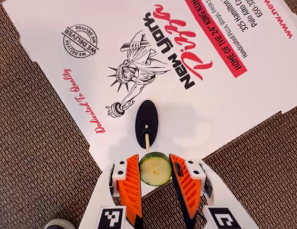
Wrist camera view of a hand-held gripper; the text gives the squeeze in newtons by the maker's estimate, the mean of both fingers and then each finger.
{"total": 7.2, "left": 7.2, "right": 7.1}